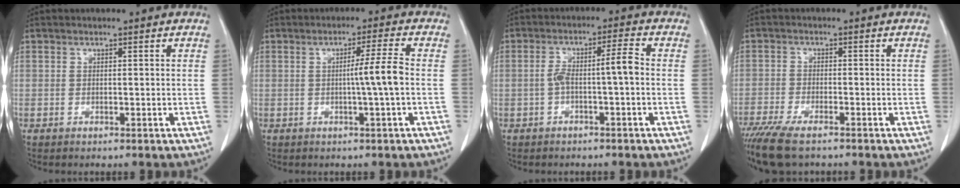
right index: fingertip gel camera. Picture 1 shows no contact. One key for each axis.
{"total": 4.7, "fx": -0.5, "fy": -1.2, "fz": 4.5, "tx": -0.072, "ty": 0.000, "tz": -0.009}
{"total": 5.0, "fx": -0.9, "fy": 0.4, "fz": 4.9, "tx": -0.093, "ty": 0.025, "tz": -0.011}
{"total": 9.0, "fx": -7.1, "fy": 1.9, "fz": 5.2, "tx": -0.089, "ty": -0.021, "tz": -0.119}